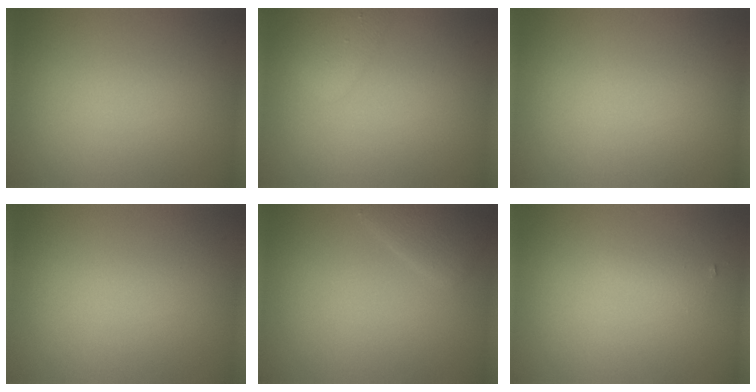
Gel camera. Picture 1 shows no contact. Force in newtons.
{"total": 1.9, "press": 1.9, "slide": 0.1}
{"total": 0.0}
{"total": 0.0}
{"total": 1.7, "press": 1.7, "slide": 0.1}
{"total": 0.8, "press": 0.8, "slide": 0.0}